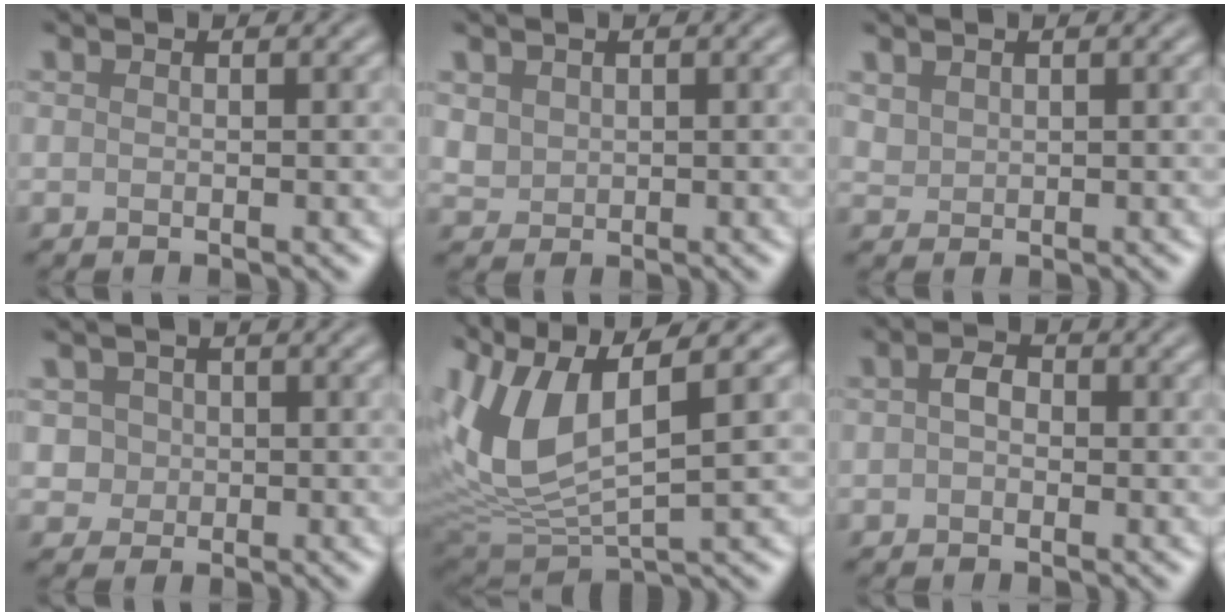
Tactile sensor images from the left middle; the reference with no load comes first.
{"total": 1.5, "force": [0.6, 1.3, 0.5], "torque": [-0.013, -0.006, 0.019]}
{"total": 1.2, "force": [0.8, 0.8, 0.3], "torque": [-0.011, -0.001, 0.023]}
{"total": 3.0, "force": [0.9, 2.7, 1.1], "torque": [-0.013, 0.008, 0.014]}
{"total": 9.9, "force": [2.3, 4.2, 8.6], "torque": [-0.198, -0.001, 0.046]}
{"total": 1.9, "force": [-0.1, 1.4, 1.3], "torque": [-0.023, 0.002, -0.010]}